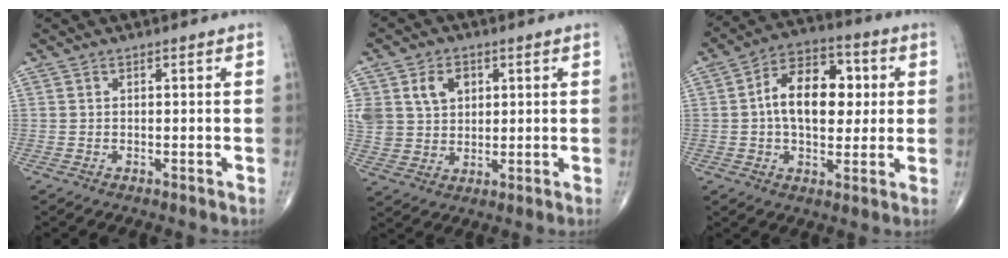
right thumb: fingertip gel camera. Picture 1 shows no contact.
{"total": 10.0, "force": [3.5, 7.8, 5.2], "torque": [-0.082, -0.006, 0.073]}
{"total": 14.6, "force": [1.6, 9.0, 11.4], "torque": [-0.150, 0.018, 0.016]}